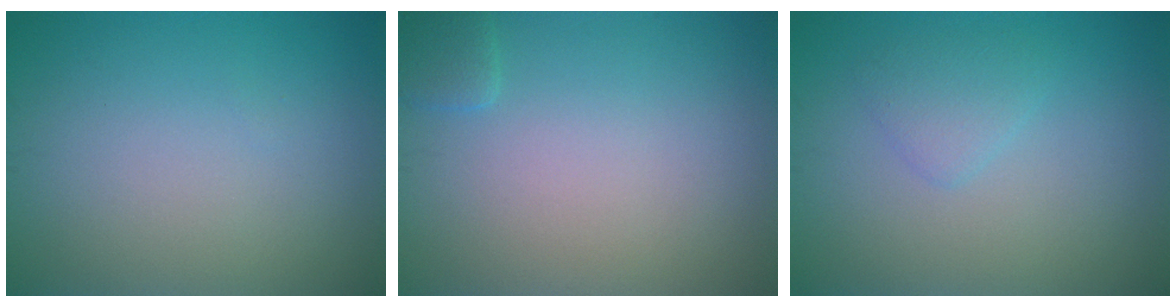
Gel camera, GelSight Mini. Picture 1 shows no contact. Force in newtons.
{"total": 1.1, "press": 1.1, "slide": 0.2}
{"total": 1.7, "press": 1.7, "slide": 0.1}